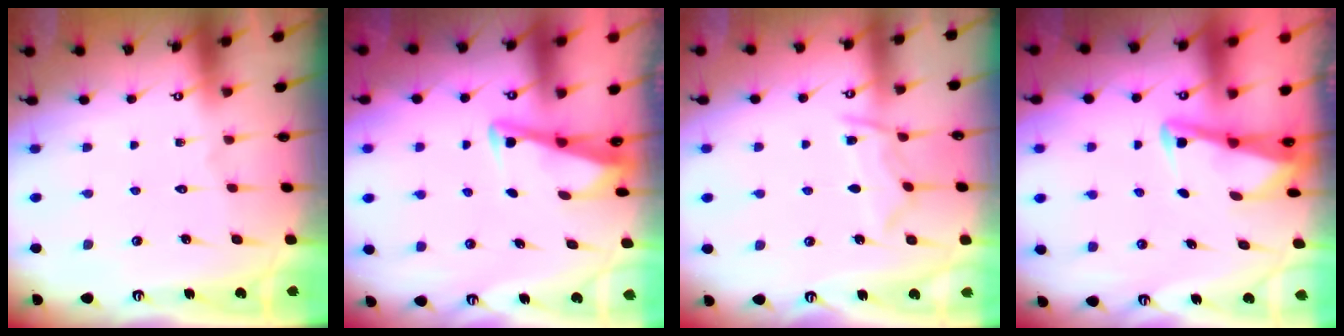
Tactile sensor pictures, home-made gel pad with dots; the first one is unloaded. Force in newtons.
{"total": 3.4, "press": 3.4, "slide": 0.4}
{"total": 8.0, "press": 7.9, "slide": 0.9}
{"total": 3.0, "press": 3.0, "slide": 0.4}